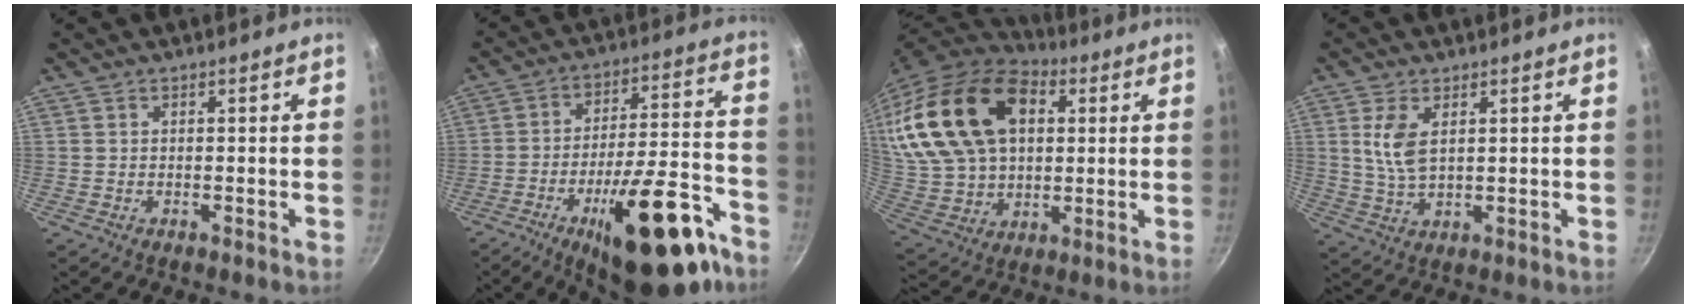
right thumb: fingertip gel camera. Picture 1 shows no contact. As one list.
[{"total": 23.4, "force": [-13.0, 8.3, 17.6], "torque": [-0.210, 0.075, -0.188]}, {"total": 28.5, "force": [8.1, 18.7, 19.9], "torque": [-0.389, 0.003, 0.151]}, {"total": 6.5, "force": [1.9, 3.3, 5.2], "torque": [-0.103, -0.011, 0.042]}]